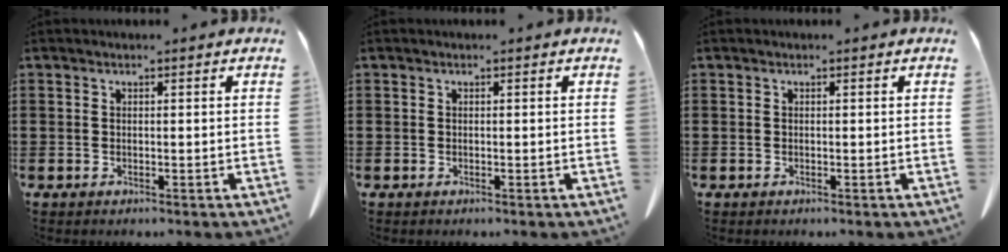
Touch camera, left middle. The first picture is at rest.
{"total": 0.0}
{"total": 0.0}